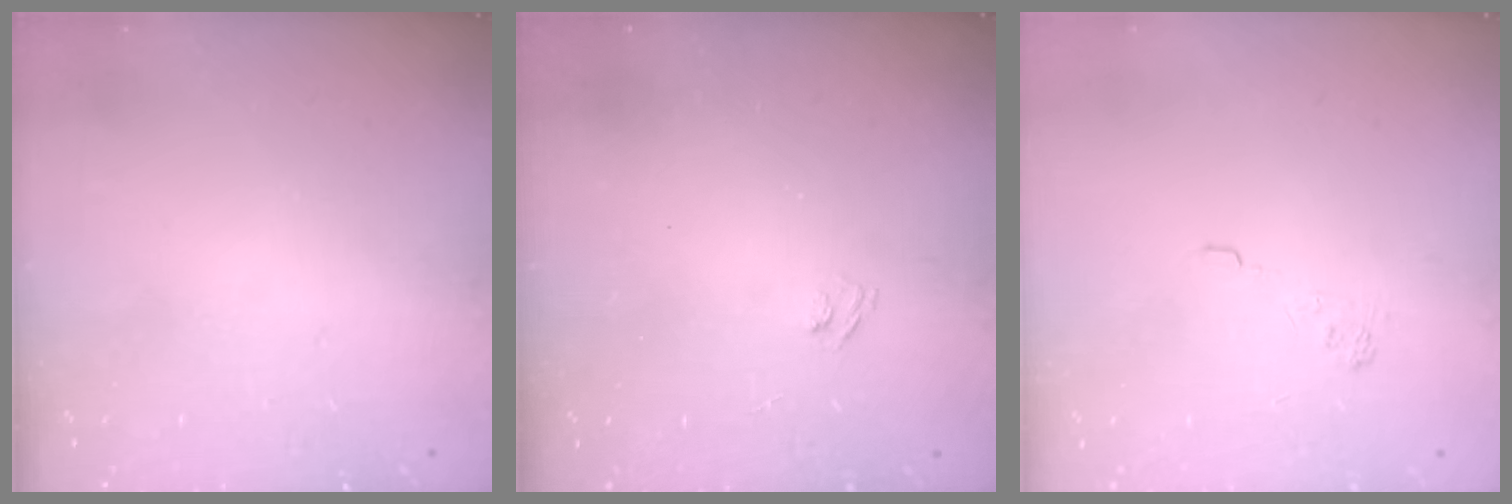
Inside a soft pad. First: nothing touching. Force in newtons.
{"total": 2.7, "press": 2.5, "slide": 0.9}
{"total": 2.3, "press": 1.8, "slide": 1.3}